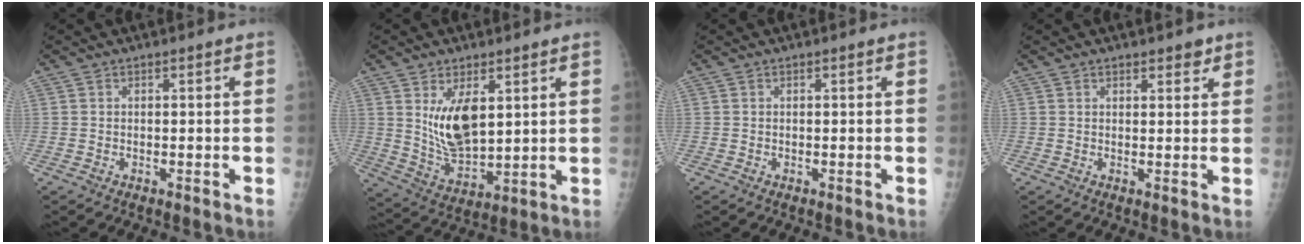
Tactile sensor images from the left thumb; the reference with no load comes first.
{"total": 10.9, "force": [3.8, 5.4, 8.7], "torque": [-0.138, -0.031, 0.086]}
{"total": 0.0}
{"total": 2.5, "force": [2.0, 1.1, 1.1], "torque": [-0.001, -0.011, 0.024]}